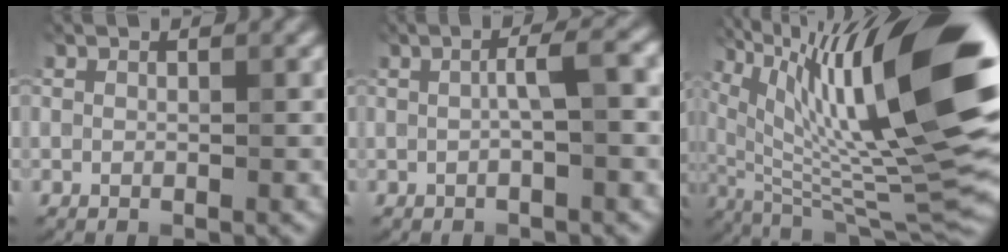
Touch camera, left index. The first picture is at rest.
{"total": 2.5, "force": [0.0, 0.0, 2.5], "torque": [-0.048, 0.014, -0.001]}
{"total": 17.5, "force": [6.5, 4.1, 15.7], "torque": [-0.266, 0.015, 0.123]}